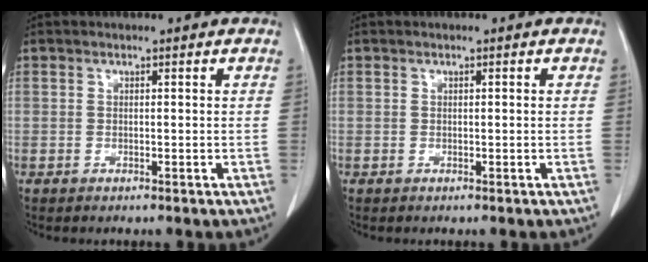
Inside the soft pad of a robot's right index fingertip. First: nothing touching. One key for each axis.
{"total": 0.0}